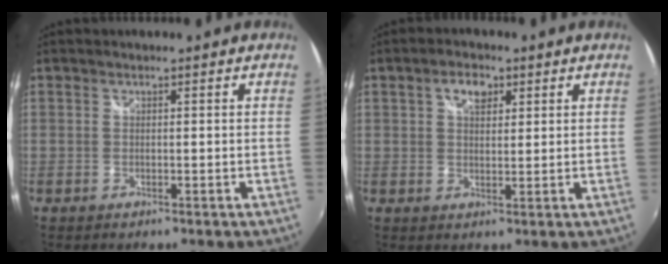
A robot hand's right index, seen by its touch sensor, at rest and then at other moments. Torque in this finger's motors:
{"motor_torque": [0.07, 0.06, 0.12, 0.06]}